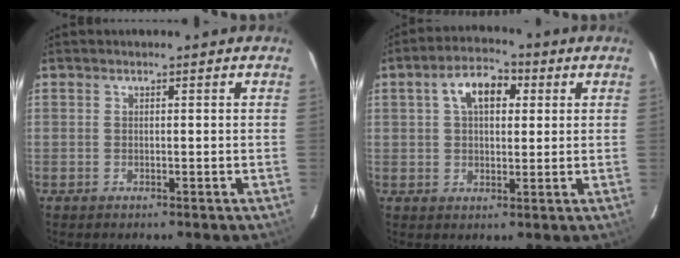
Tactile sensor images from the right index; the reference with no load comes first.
{"total": 7.9, "force": [2.5, 4.6, 6.0], "torque": [-0.102, 0.027, 0.041]}